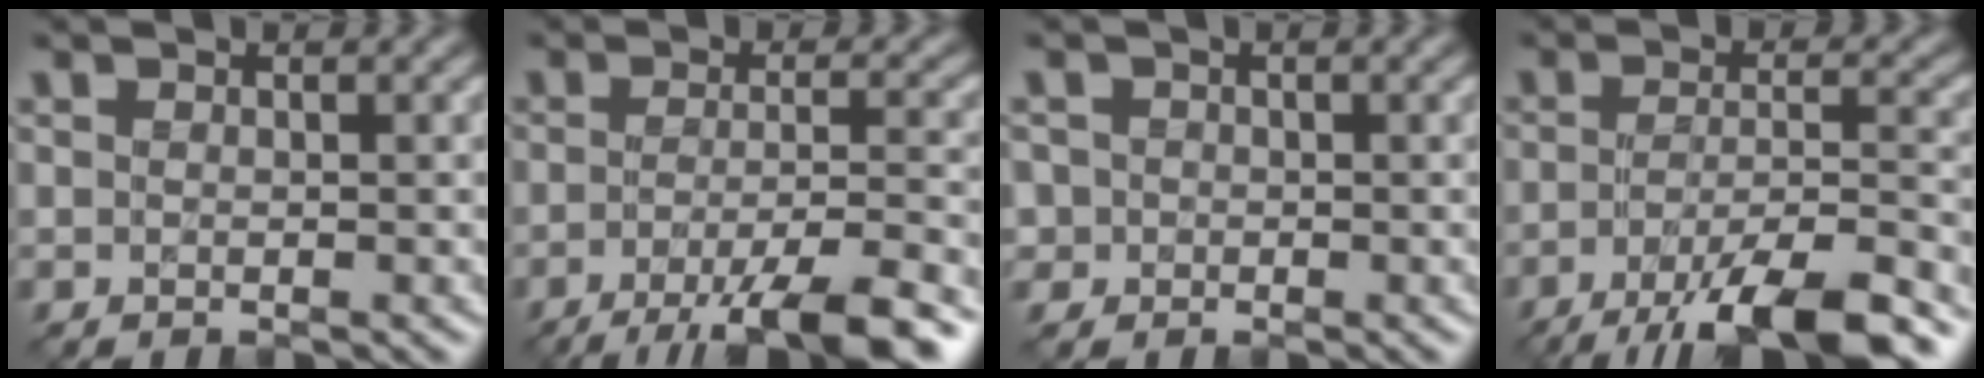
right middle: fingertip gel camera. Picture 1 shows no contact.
{"total": 8.5, "force": [-5.2, 1.7, 6.5], "torque": [-0.090, -0.004, -0.085]}
{"total": 2.1, "force": [0.0, 2.1, 0.4], "torque": [0.006, 0.009, -0.011]}
{"total": 10.4, "force": [-6.8, 2.4, 7.5], "torque": [-0.113, 0.000, -0.112]}